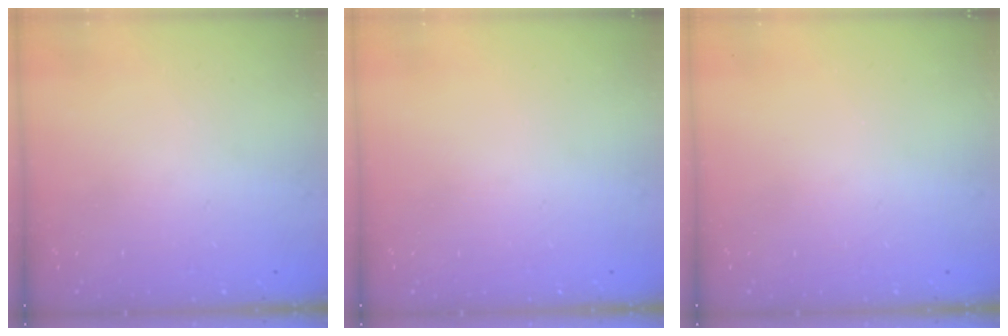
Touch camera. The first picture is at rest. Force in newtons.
{"total": 0.0}
{"total": 0.0}